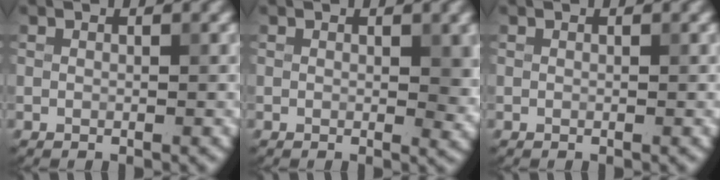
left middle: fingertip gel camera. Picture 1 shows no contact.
{"total": 2.4, "force": [0.3, 1.1, 2.1], "torque": [-0.020, -0.005, 0.005]}
{"total": 0.0}